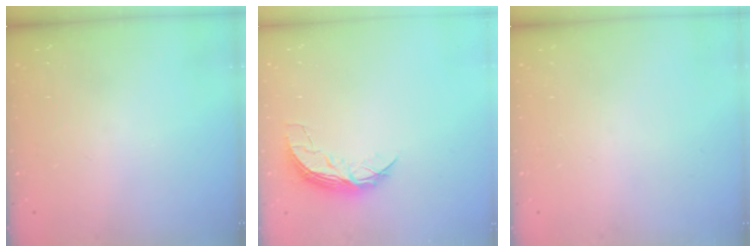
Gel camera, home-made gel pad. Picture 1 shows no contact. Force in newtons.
{"total": 6.9, "press": 6.9, "slide": 0.5}
{"total": 0.0}